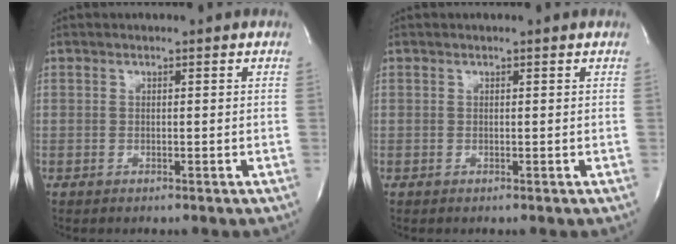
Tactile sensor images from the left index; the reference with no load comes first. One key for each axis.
{"total": 0.0}